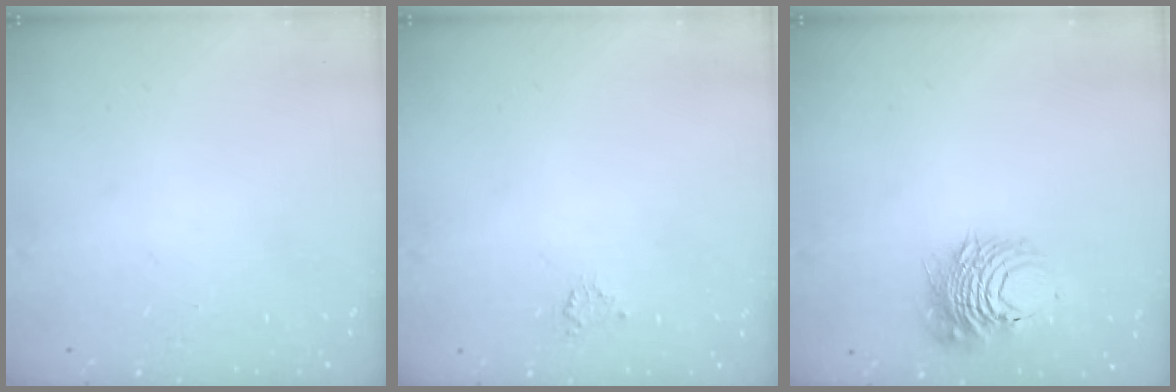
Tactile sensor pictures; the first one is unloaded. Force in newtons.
{"total": 3.5, "press": 3.4, "slide": 0.5}
{"total": 9.3, "press": 9.3, "slide": 0.3}